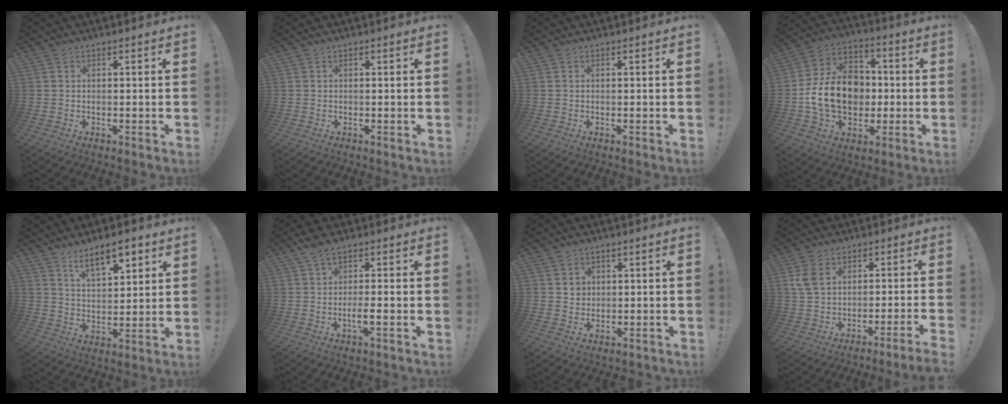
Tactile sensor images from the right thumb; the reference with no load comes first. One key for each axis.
{"total": 0.6, "fx": 0.1, "fy": -0.3, "fz": 0.5, "tx": -0.007, "ty": -0.002, "tz": 0.001}
{"total": 0.0}
{"total": 18.7, "fx": -1.6, "fy": 14.4, "fz": 11.8, "tx": -0.207, "ty": 0.032, "tz": -0.016}
{"total": 10.5, "fx": 6.8, "fy": 4.2, "fz": 6.9, "tx": -0.101, "ty": -0.028, "tz": 0.119}
{"total": 5.0, "fx": 0.3, "fy": 0.8, "fz": 4.9, "tx": -0.108, "ty": -0.012, "tz": 0.003}
{"total": 3.6, "fx": 1.1, "fy": 3.4, "fz": 0.6, "tx": 0.005, "ty": -0.008, "tz": 0.017}
{"total": 5.4, "fx": -1.5, "fy": 1.3, "fz": 5.1, "tx": -0.085, "ty": 0.007, "tz": -0.024}